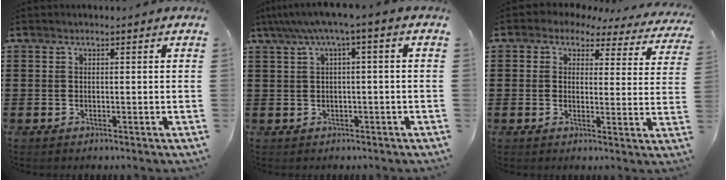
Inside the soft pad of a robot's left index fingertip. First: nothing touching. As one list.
[{"total": 3.2, "force": [-0.1, 0.1, 3.2], "torque": [-0.061, 0.000, -0.007]}, {"total": 2.7, "force": [2.2, 1.2, 0.9], "torque": [-0.033, -0.017, 0.035]}]